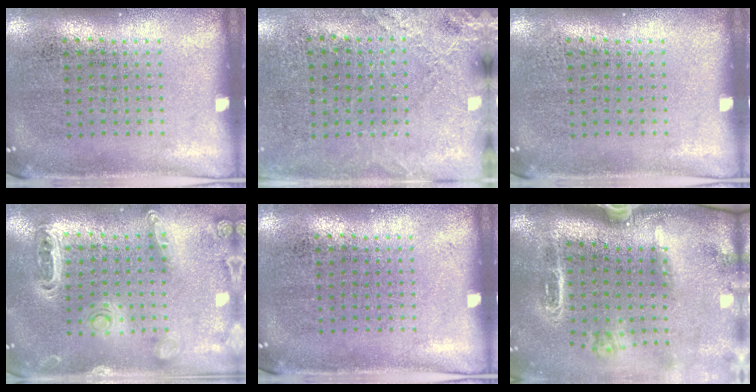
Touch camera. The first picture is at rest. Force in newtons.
{"total": 2.5, "press": 2.2, "slide": 1.2}
{"total": 0.0}
{"total": 1.3, "press": 1.2, "slide": 0.4}
{"total": 0.0}
{"total": 2.9, "press": 2.0, "slide": 2.0}